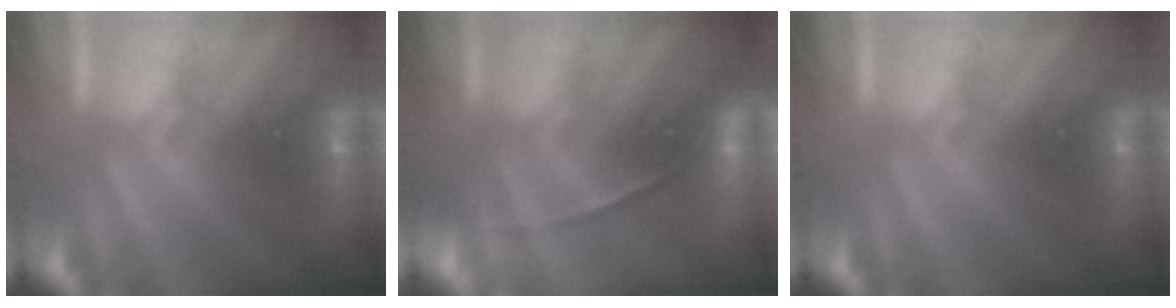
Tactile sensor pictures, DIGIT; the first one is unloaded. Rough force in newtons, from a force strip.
{"total": 1.8}
{"total": 0.0}